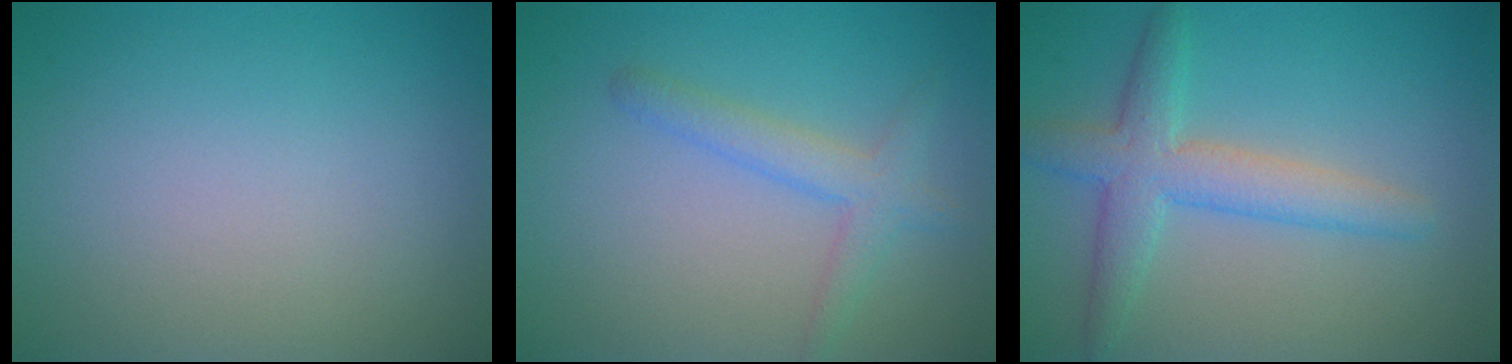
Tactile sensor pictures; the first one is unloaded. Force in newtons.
{"total": 2.0, "press": 2.0, "slide": 0.1}
{"total": 4.3, "press": 4.2, "slide": 0.2}